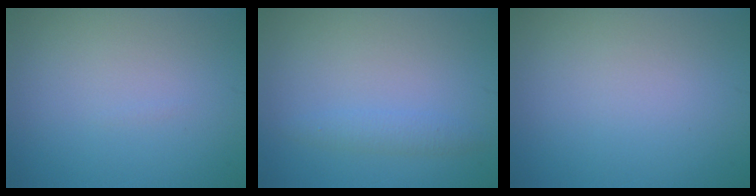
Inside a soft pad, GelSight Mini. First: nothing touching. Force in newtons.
{"total": 1.4, "press": 1.4, "slide": 0.1}
{"total": 0.0}